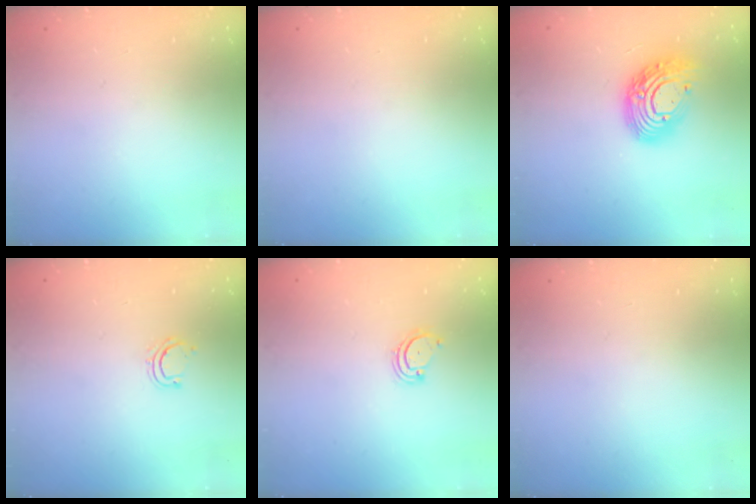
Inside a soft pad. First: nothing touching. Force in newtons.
{"total": 0.0}
{"total": 14.3, "press": 14.2, "slide": 1.3}
{"total": 4.1, "press": 4.0, "slide": 1.0}
{"total": 3.0, "press": 3.0, "slide": 0.4}
{"total": 0.0}